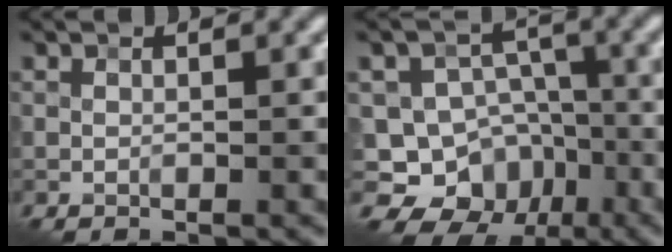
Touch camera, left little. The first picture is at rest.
{"total": 9.3, "force": [-4.1, 7.6, 3.5], "torque": [-0.038, 0.009, -0.085]}